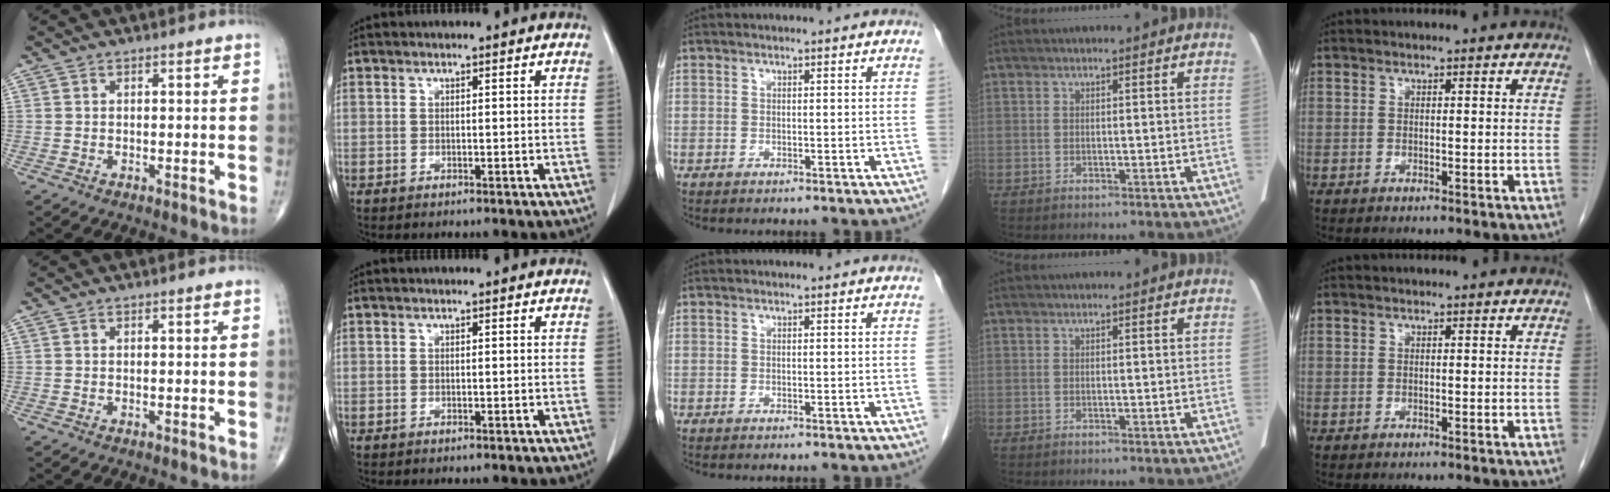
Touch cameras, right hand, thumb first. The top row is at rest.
{}